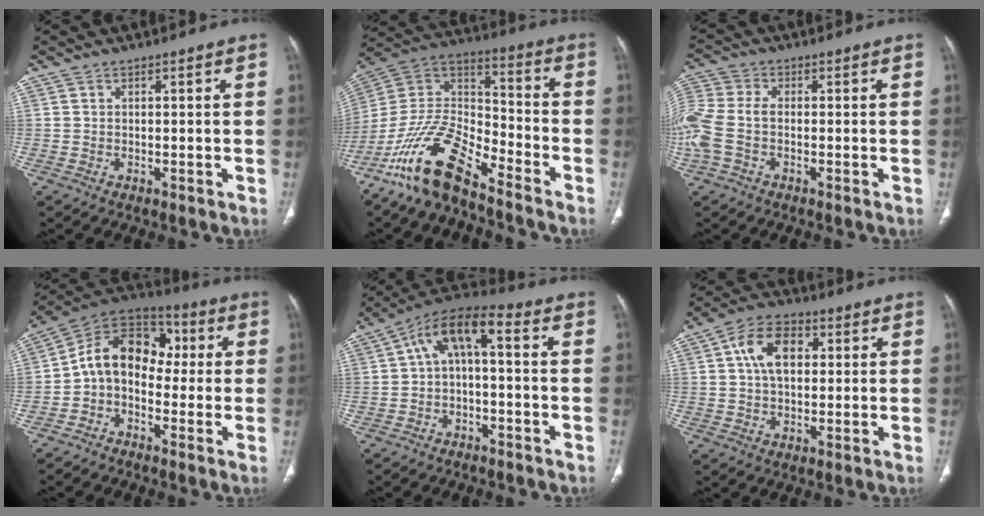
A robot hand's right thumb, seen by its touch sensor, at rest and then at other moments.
{"total": 16.2, "force": [-11.9, 5.6, 9.4], "torque": [-0.168, 0.082, -0.229]}
{"total": 11.2, "force": [-1.7, 7.2, 8.5], "torque": [-0.230, 0.017, -0.033]}
{"total": 12.7, "force": [-0.7, 9.1, 8.8], "torque": [-0.115, 0.055, -0.031]}
{"total": 9.2, "force": [-0.1, 4.2, 8.2], "torque": [-0.139, 0.050, -0.010]}
{"total": 9.8, "force": [2.2, 6.2, 7.3], "torque": [-0.116, 0.014, 0.034]}